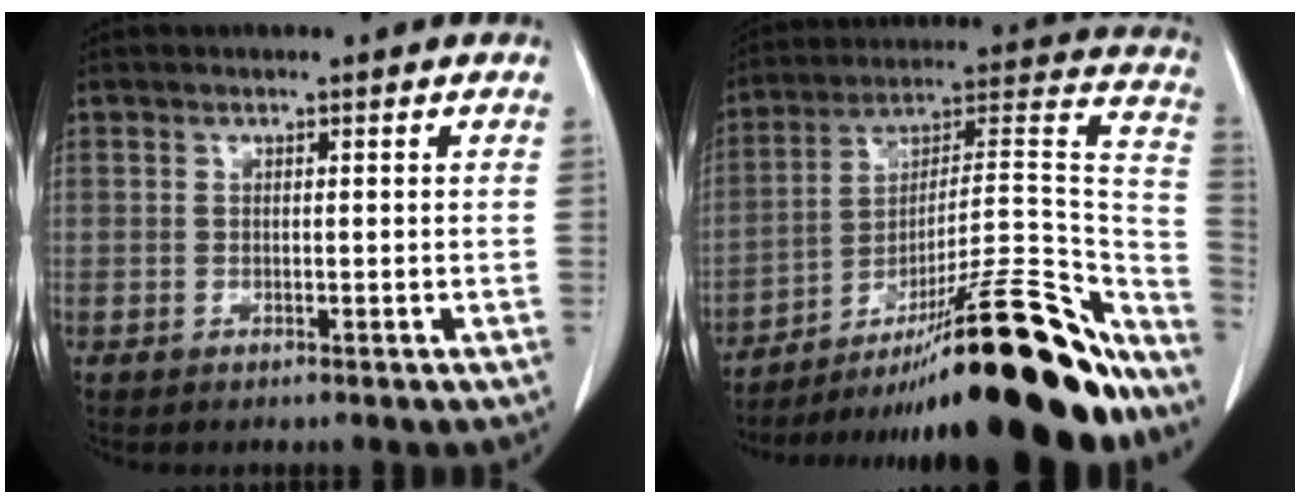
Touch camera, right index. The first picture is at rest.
{"total": 33.5, "force": [-24.9, 4.8, 21.9], "torque": [-0.236, -0.003, -0.372]}